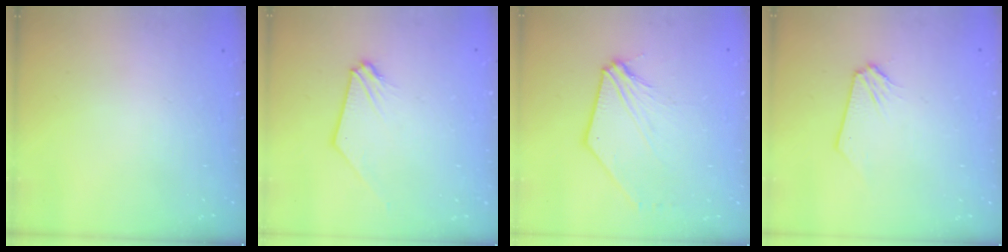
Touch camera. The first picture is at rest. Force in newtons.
{"total": 0.6, "press": 0.6, "slide": 0.2}
{"total": 9.9, "press": 9.8, "slide": 1.6}
{"total": 0.0}